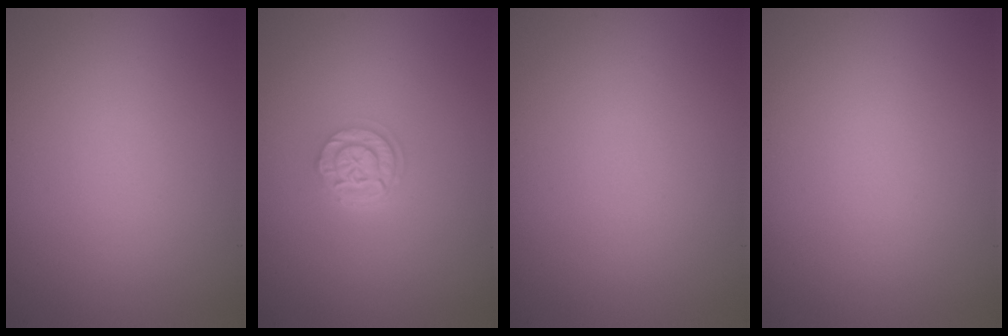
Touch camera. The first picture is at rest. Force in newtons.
{"total": 2.7, "press": 2.1, "slide": 1.7}
{"total": 0.0}
{"total": 0.0}